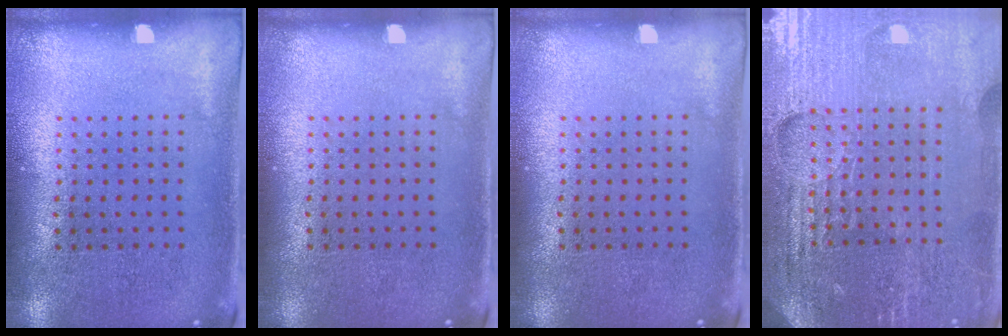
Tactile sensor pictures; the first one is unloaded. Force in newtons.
{"total": 0.0}
{"total": 0.0}
{"total": 4.9, "press": 4.6, "slide": 1.8}